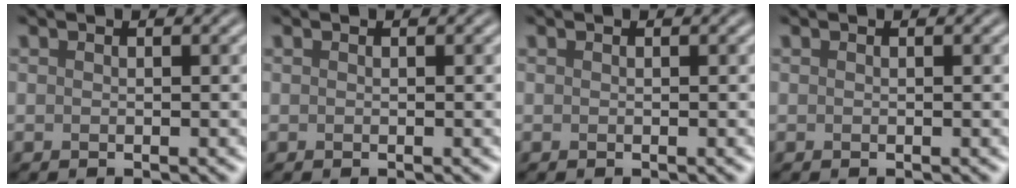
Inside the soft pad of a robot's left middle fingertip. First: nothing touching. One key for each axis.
{"total": 0.0}
{"total": 0.0}
{"total": 0.0}